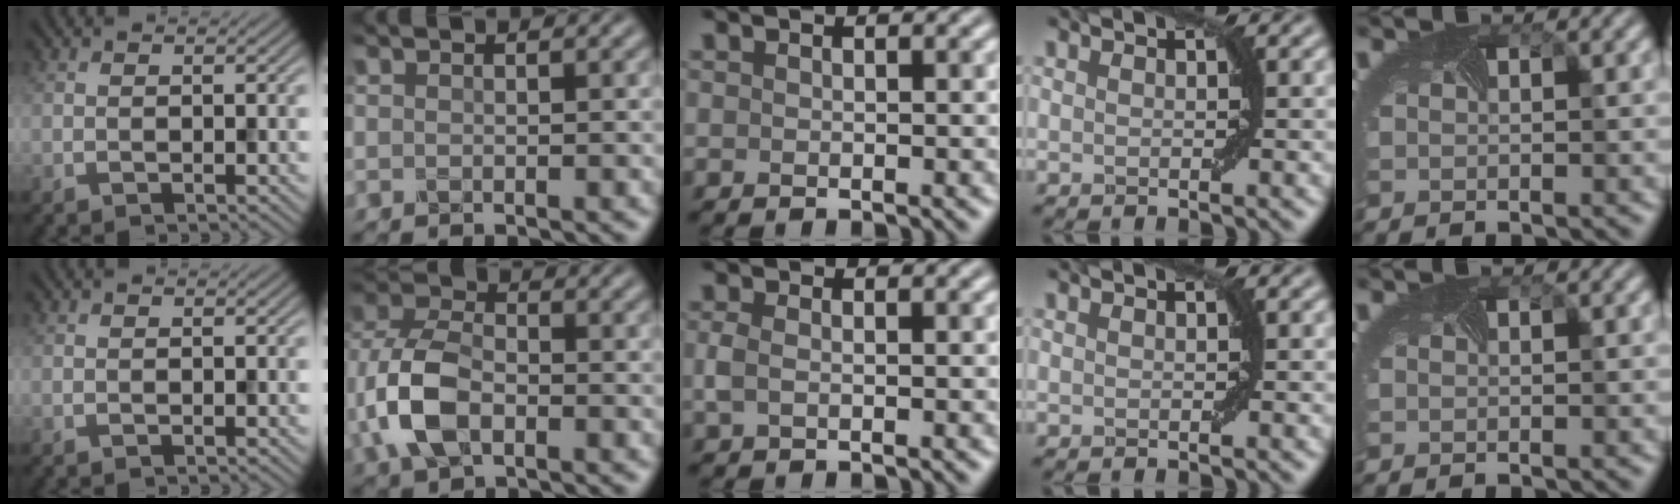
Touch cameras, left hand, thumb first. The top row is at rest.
{"index": {"total": 7.4, "force": [-2.2, 4.6, 5.4], "torque": [-0.139, 0.001, -0.055]}, "middle": {"total": 1.3, "force": [-0.1, 0.8, 1.1], "torque": [-0.029, -0.001, -0.004]}}